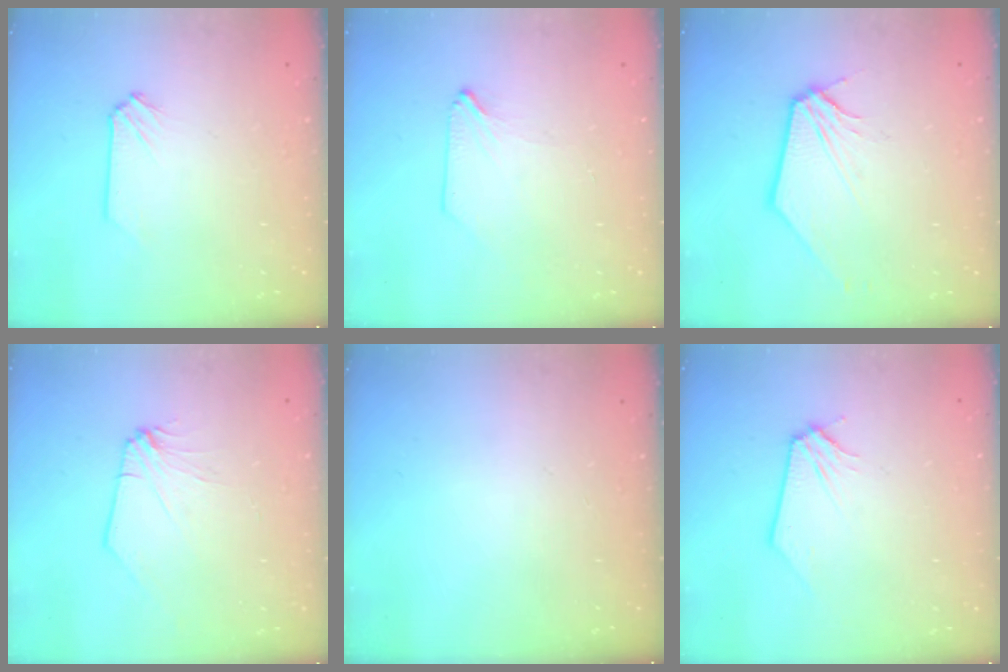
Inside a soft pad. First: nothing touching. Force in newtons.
{"total": 0.6, "press": 0.6, "slide": 0.1}
{"total": 1.8, "press": 1.8, "slide": 0.3}
{"total": 2.1, "press": 2.1, "slide": 0.2}
{"total": 0.0}
{"total": 0.0}